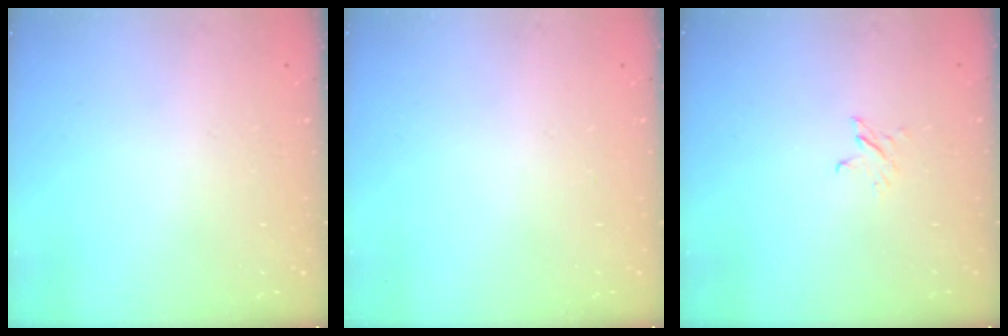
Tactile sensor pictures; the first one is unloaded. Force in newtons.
{"total": 0.0}
{"total": 2.3, "press": 2.3, "slide": 0.3}